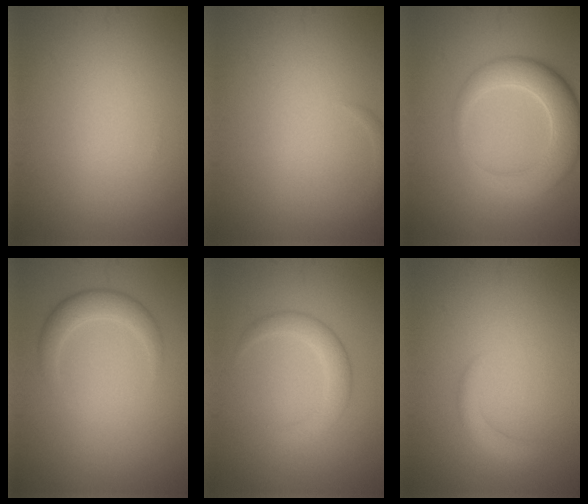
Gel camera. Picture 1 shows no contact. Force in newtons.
{"total": 1.0, "press": 1.0, "slide": 0.1}
{"total": 6.1, "press": 6.1, "slide": 0.7}
{"total": 2.5, "press": 2.5, "slide": 0.0}
{"total": 2.6, "press": 2.6, "slide": 0.1}
{"total": 1.7, "press": 1.7, "slide": 0.3}